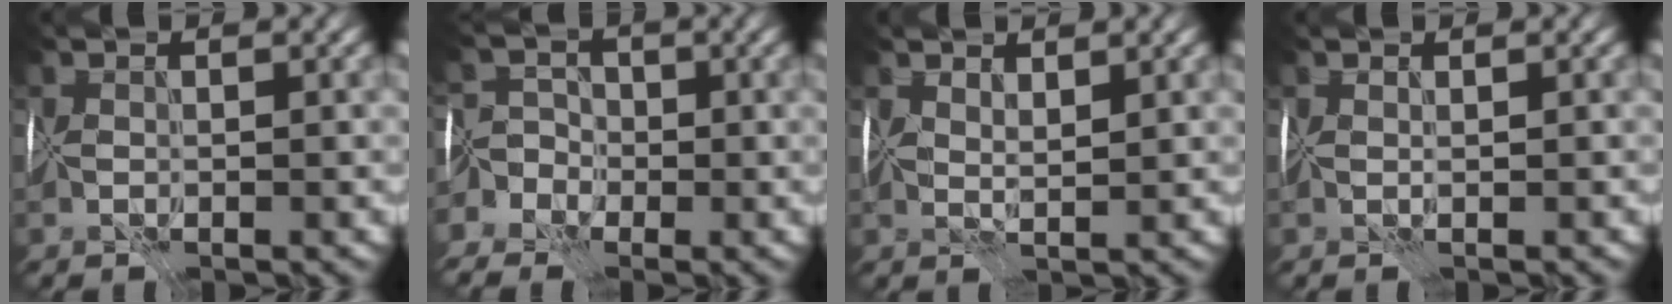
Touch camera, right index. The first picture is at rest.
{"total": 5.8, "force": [-3.7, 4.3, 1.1], "torque": [-0.008, 0.002, -0.075]}
{"total": 2.1, "force": [2.0, -0.5, 0.0], "torque": [0.001, 0.005, 0.046]}
{"total": 1.0, "force": [0.4, -0.8, -0.5], "torque": [0.008, 0.001, 0.011]}